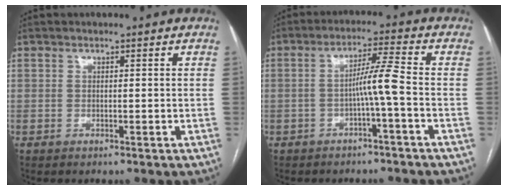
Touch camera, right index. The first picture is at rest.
{"total": 5.0, "force": [-1.4, -0.9, 4.7], "torque": [-0.084, 0.013, -0.023]}